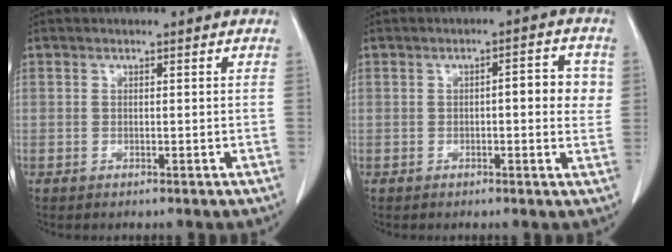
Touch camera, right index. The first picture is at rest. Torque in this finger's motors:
{"motor_torque": [0.51, -0.02, 0.09, 0.05]}